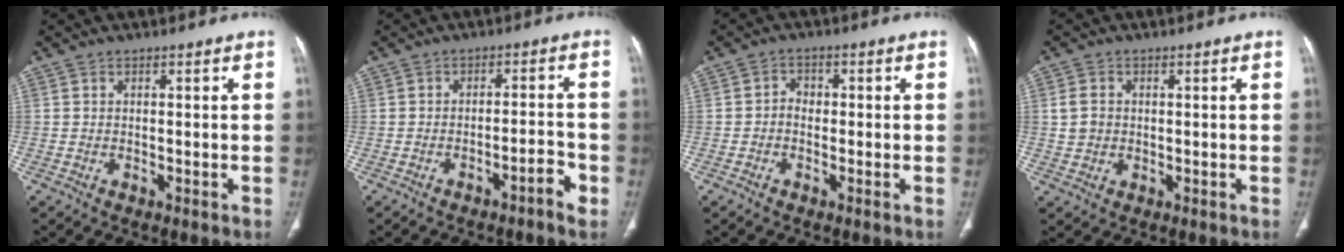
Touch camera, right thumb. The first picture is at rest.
{"total": 3.7, "force": [-2.3, 0.7, 2.8], "torque": [-0.043, 0.026, -0.034]}
{"total": 2.3, "force": [-0.5, 1.9, 1.3], "torque": [-0.004, 0.011, -0.017]}
{"total": 3.4, "force": [0.3, 2.9, 1.8], "torque": [-0.028, 0.005, 0.009]}